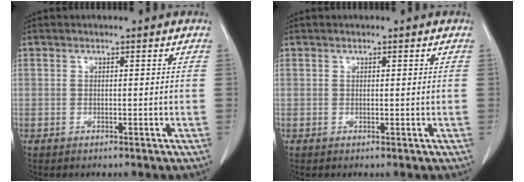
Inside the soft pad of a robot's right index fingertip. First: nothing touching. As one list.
[{"total": 0.0}]